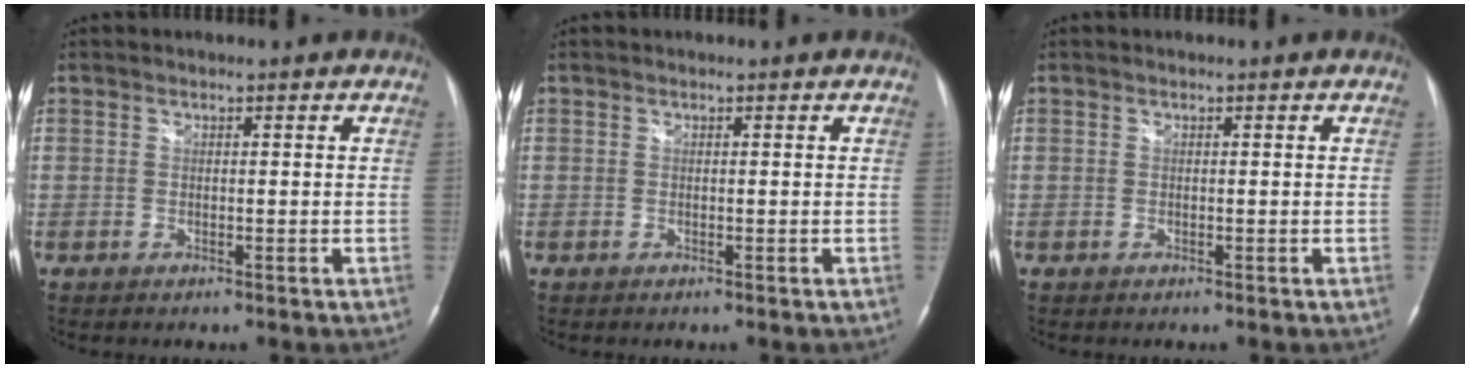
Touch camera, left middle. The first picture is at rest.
{"total": 0.0}
{"total": 0.0}